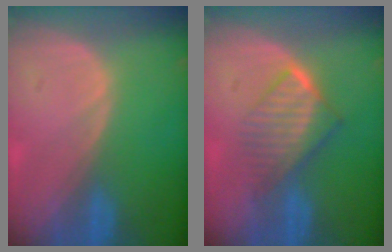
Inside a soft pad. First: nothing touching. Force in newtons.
{"total": 6.7, "press": 6.0, "slide": 2.9}